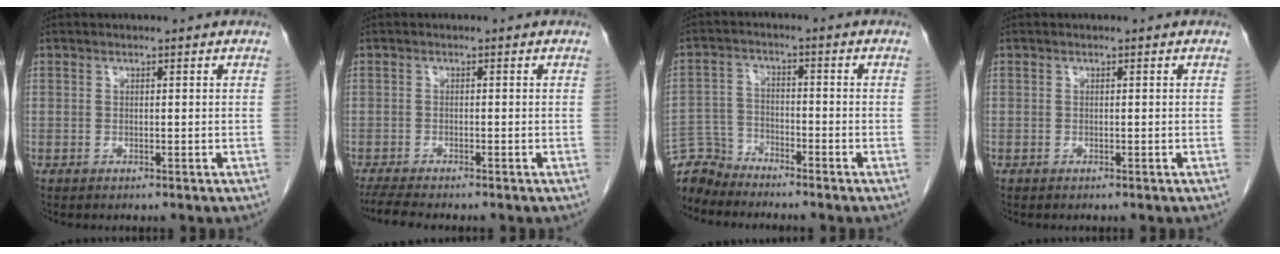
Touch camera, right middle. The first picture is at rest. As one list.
[{"total": 4.4, "force": [-3.9, 0.1, 2.1], "torque": [-0.041, -0.016, -0.066]}, {"total": 5.9, "force": [-5.7, 0.9, -1.0], "torque": [0.018, 0.004, -0.112]}, {"total": 0.0}]